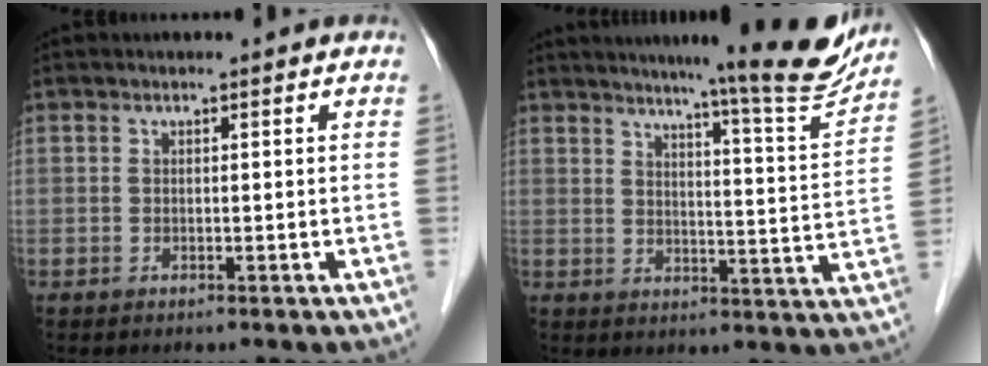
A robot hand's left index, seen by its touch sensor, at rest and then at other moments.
{"total": 14.6, "force": [13.0, -0.6, 6.8], "torque": [-0.093, -0.038, 0.157]}